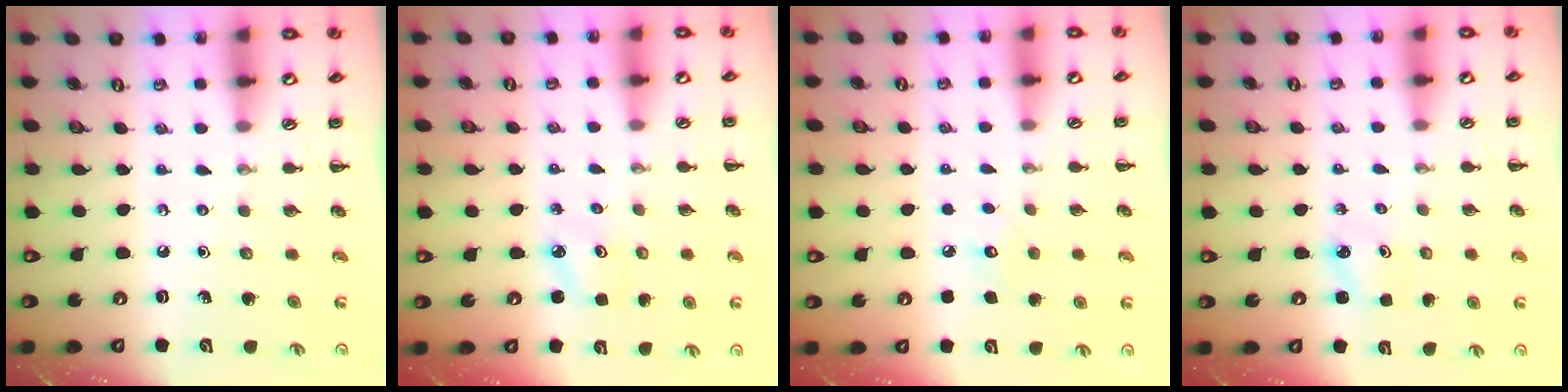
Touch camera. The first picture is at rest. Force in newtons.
{"total": 2.5, "press": 2.4, "slide": 0.6}
{"total": 6.0, "press": 5.8, "slide": 1.4}
{"total": 1.8, "press": 1.7, "slide": 0.5}